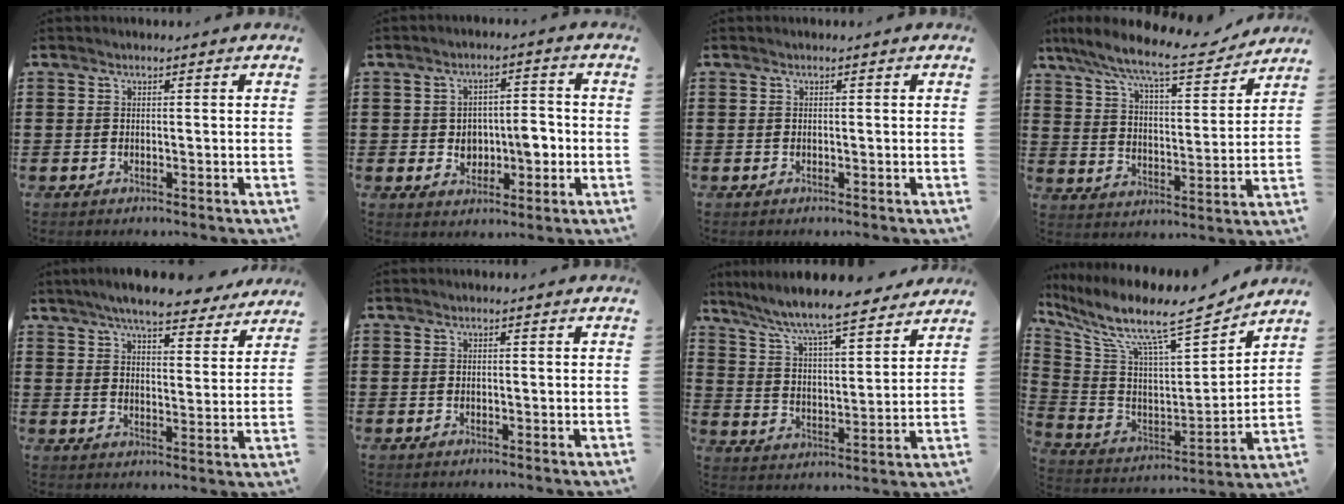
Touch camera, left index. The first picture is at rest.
{"total": 5.3, "force": [-0.7, 3.6, 3.8], "torque": [-0.061, 0.003, -0.019]}
{"total": 0.0}
{"total": 10.2, "force": [8.8, 0.8, 5.2], "torque": [-0.125, -0.047, 0.146]}
{"total": 7.1, "force": [6.4, 0.7, 2.9], "torque": [-0.072, -0.026, 0.113]}
{"total": 0.0}
{"total": 7.5, "force": [6.8, 0.1, 3.1], "torque": [-0.088, -0.042, 0.113]}
{"total": 11.3, "force": [9.1, 1.5, 6.6], "torque": [-0.158, -0.070, 0.147]}